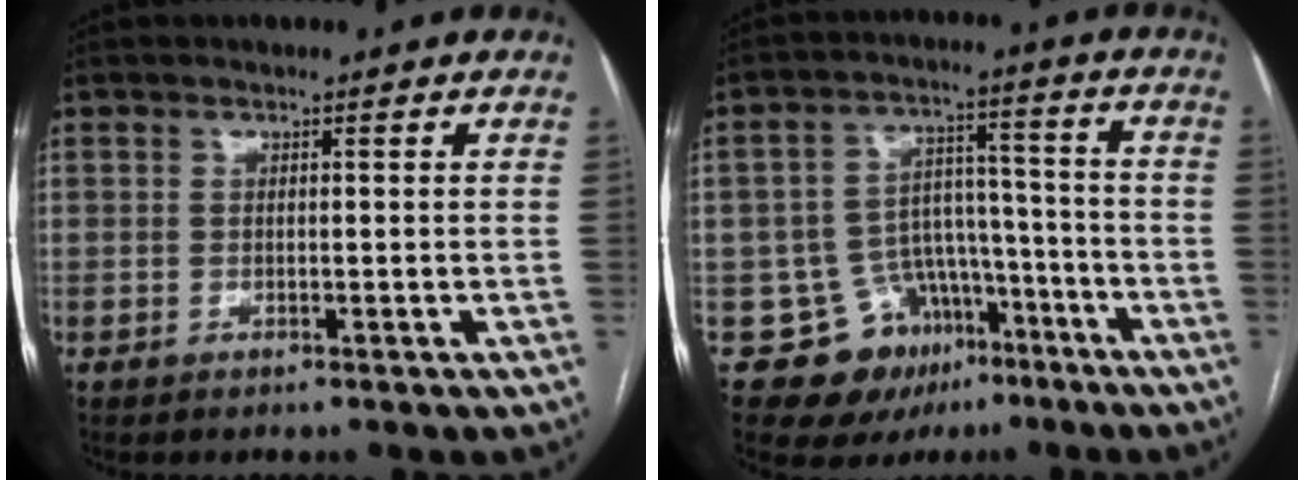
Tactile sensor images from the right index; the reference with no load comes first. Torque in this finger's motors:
{"motor_torque": [-0.40, -0.13, -0.94, -0.21]}